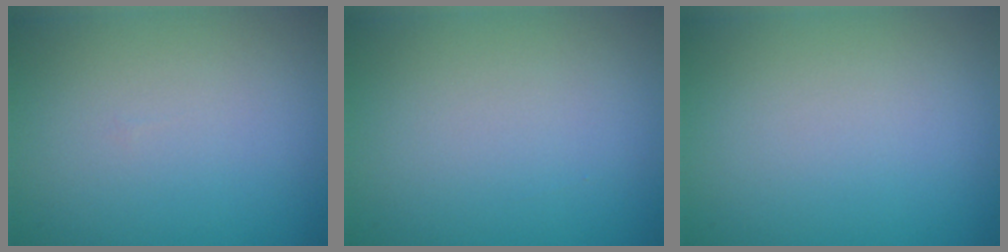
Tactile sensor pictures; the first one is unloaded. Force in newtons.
{"total": 0.0}
{"total": 0.0}